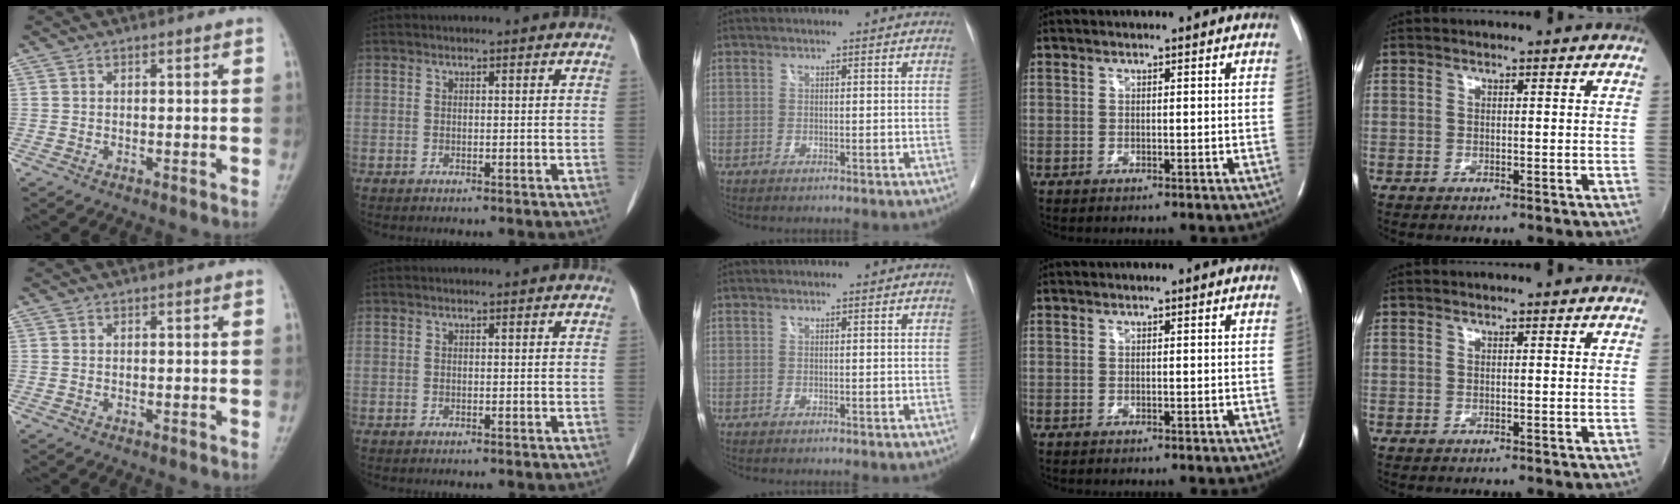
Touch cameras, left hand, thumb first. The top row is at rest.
{}